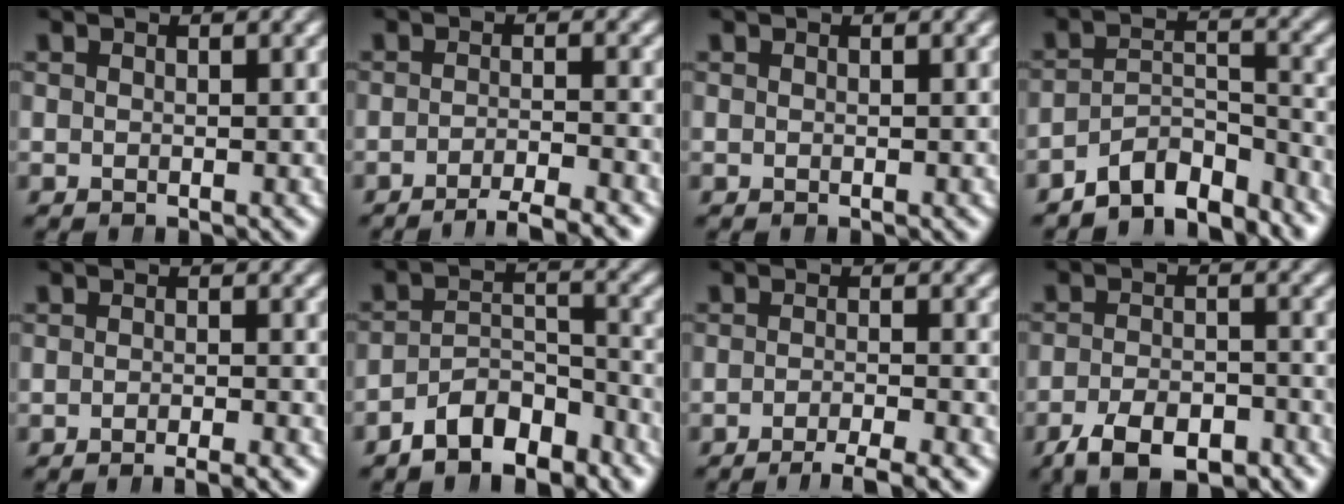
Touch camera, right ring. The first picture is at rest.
{"total": 4.4, "force": [-3.9, 0.7, 1.8], "torque": [-0.020, -0.009, -0.064]}
{"total": 0.0}
{"total": 8.4, "force": [-6.6, 3.7, 3.5], "torque": [-0.065, -0.039, -0.098]}
{"total": 2.5, "force": [-2.3, 0.0, 1.0], "torque": [-0.006, 0.000, -0.040]}
{"total": 6.8, "force": [-5.3, 3.2, 3.0], "torque": [-0.051, -0.025, -0.078]}
{"total": 4.8, "force": [-4.1, 1.0, 2.2], "torque": [-0.023, -0.007, -0.066]}
{"total": 5.8, "force": [-4.5, 2.2, 2.8], "torque": [-0.034, -0.013, -0.070]}